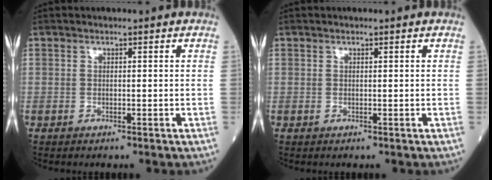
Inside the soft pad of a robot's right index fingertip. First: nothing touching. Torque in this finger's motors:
{"motor_torque": [-0.13, -0.09, -0.04, -0.01]}